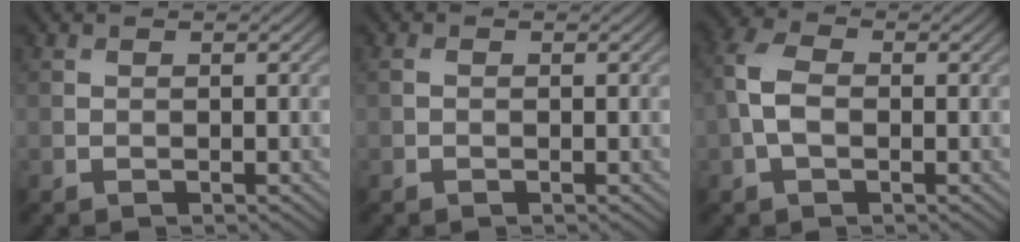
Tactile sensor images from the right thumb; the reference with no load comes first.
{"total": 0.8, "force": [0.0, 0.6, 0.6], "torque": [-0.015, 0.001, -0.001]}
{"total": 5.1, "force": [-0.3, 3.3, 3.9], "torque": [-0.103, 0.007, -0.016]}